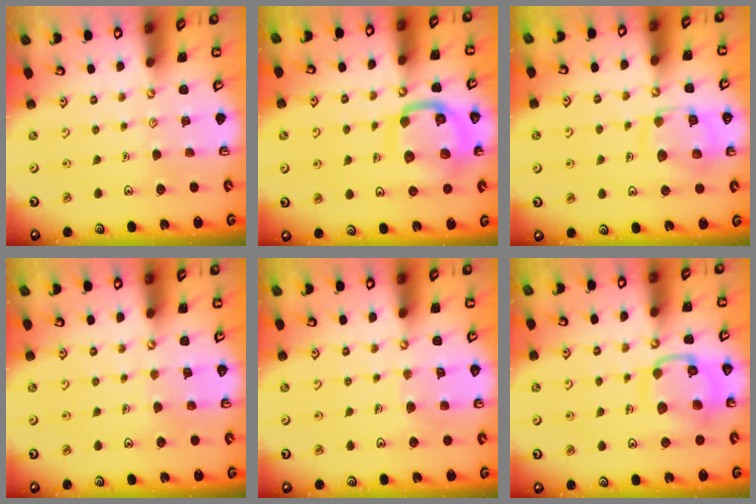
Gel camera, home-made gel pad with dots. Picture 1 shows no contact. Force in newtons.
{"total": 14.1, "press": 14.0, "slide": 1.4}
{"total": 12.7, "press": 12.6, "slide": 1.2}
{"total": 4.6, "press": 4.6, "slide": 0.3}
{"total": 7.0, "press": 6.9, "slide": 0.6}
{"total": 12.3, "press": 12.3, "slide": 0.9}